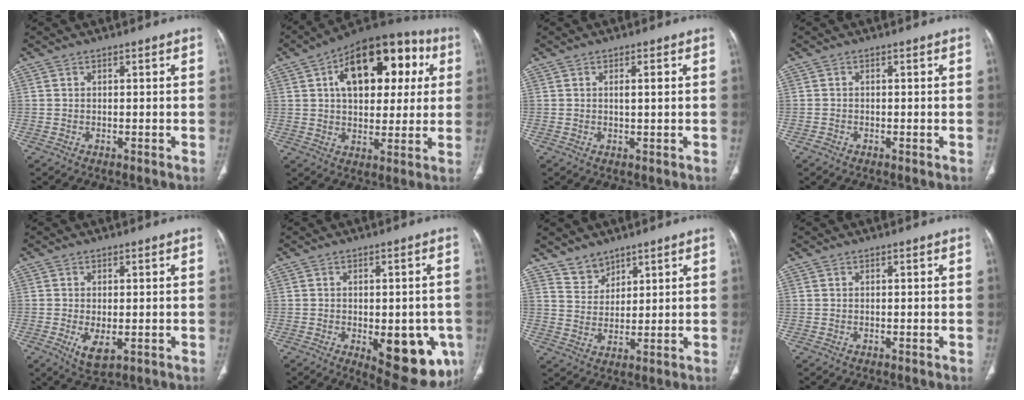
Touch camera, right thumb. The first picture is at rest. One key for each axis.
{"total": 21.9, "fx": 6.3, "fy": 12.4, "fz": 17.0, "tx": -0.203, "ty": 0.020, "tz": 0.088}
{"total": 1.8, "fx": 0.4, "fy": 0.3, "fz": 1.8, "tx": -0.031, "ty": 0.000, "tz": 0.007}
{"total": 0.6, "fx": -0.5, "fy": 0.4, "fz": 0.3, "tx": -0.007, "ty": -0.001, "tz": -0.013}
{"total": 4.8, "fx": -1.2, "fy": 2.3, "fz": 4.0, "tx": -0.072, "ty": -0.012, "tz": -0.012}
{"total": 16.0, "fx": -5.3, "fy": 7.3, "fz": 13.3, "tx": -0.123, "ty": -0.001, "tz": -0.046}
{"total": 4.4, "fx": 3.7, "fy": 2.3, "fz": 0.5, "tx": 0.013, "ty": -0.031, "tz": 0.075}
{"total": 0.0}